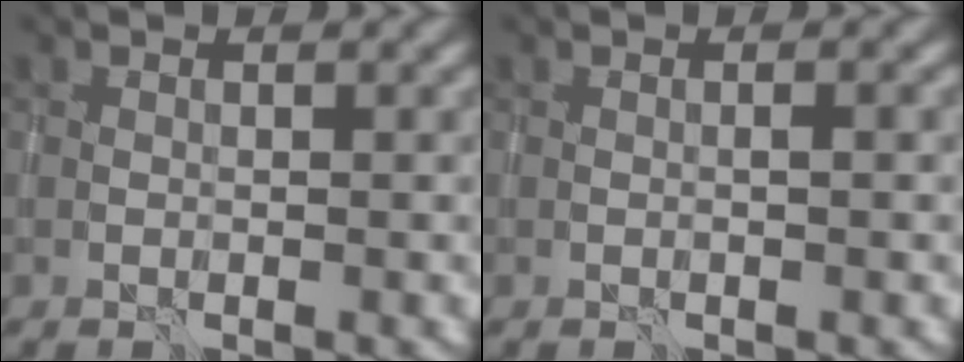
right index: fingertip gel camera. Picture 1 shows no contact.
{"total": 0.7, "force": [0.0, 0.0, 0.7], "torque": [-0.013, 0.001, -0.003]}